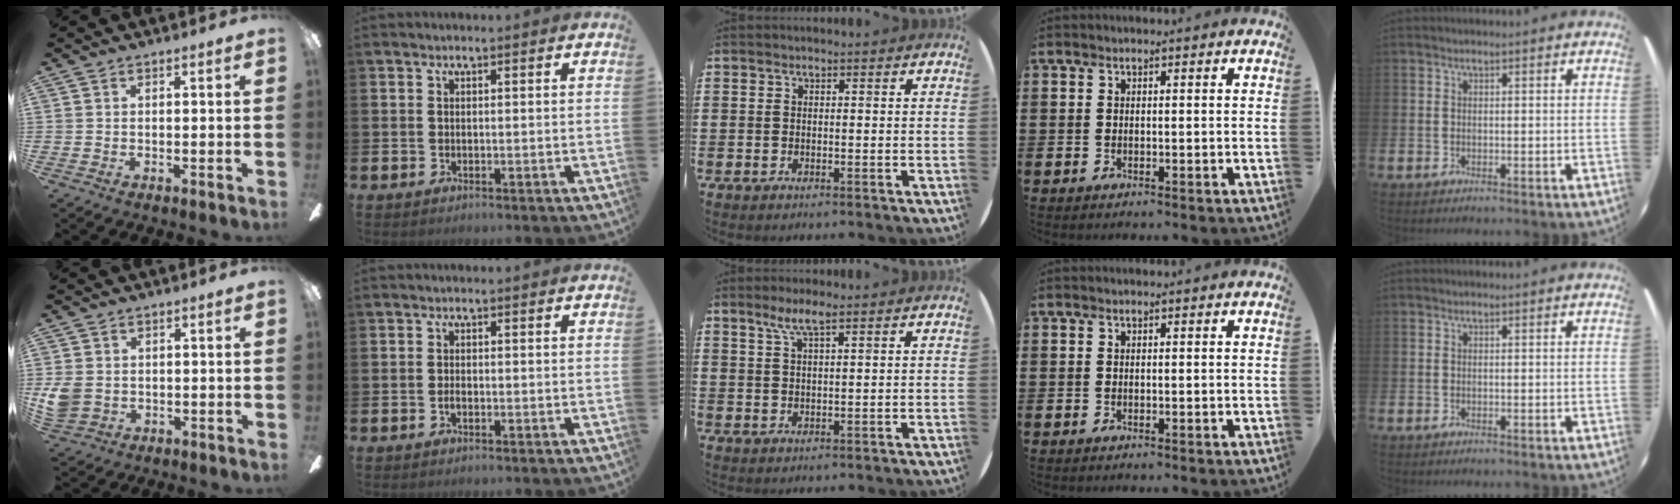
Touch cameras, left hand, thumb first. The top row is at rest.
{"thumb": {"total": 5.0, "force": [0.5, 4.3, 2.6], "torque": [-0.061, 0.002, 0.009]}, "index": {"total": 0.9, "force": [-0.3, 0.4, 0.7], "torque": [-0.018, 0.000, -0.006]}, "middle": {"total": 3.6, "force": [2.4, 0.5, 2.6], "torque": [-0.057, 0.005, 0.042]}}